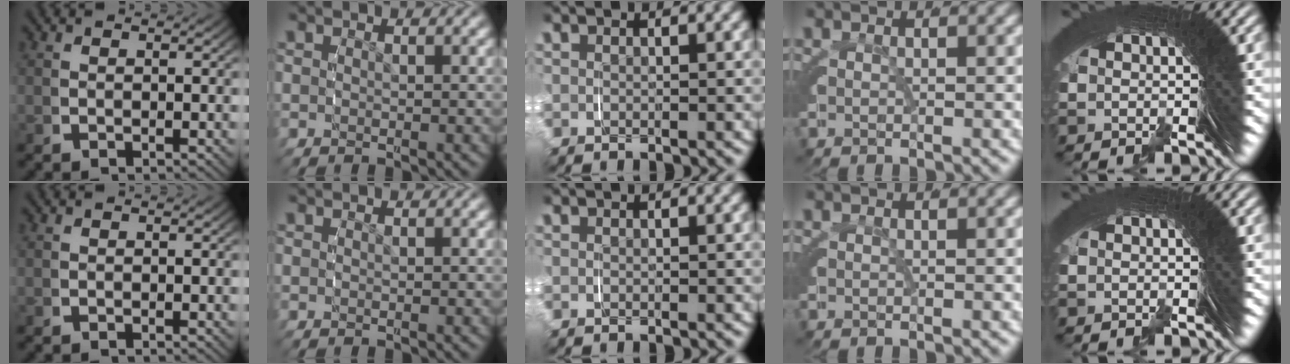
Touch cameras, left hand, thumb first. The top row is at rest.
{}